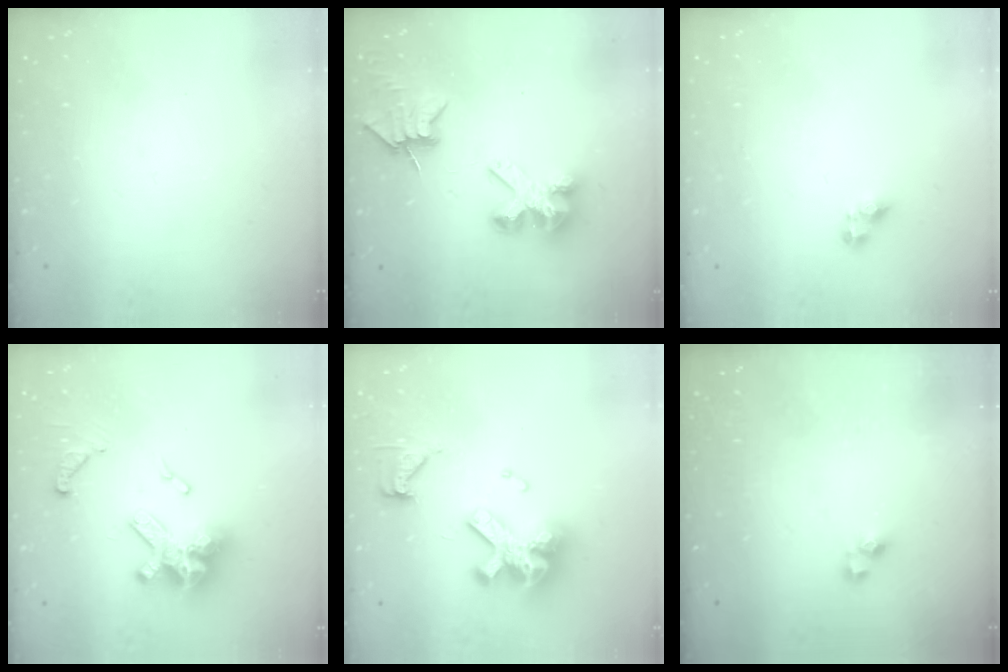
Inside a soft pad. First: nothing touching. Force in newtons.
{"total": 7.3, "press": 7.2, "slide": 0.8}
{"total": 4.6, "press": 4.6, "slide": 0.6}
{"total": 14.9, "press": 14.8, "slide": 1.8}
{"total": 14.8, "press": 14.7, "slide": 1.8}
{"total": 3.7, "press": 3.7, "slide": 0.2}